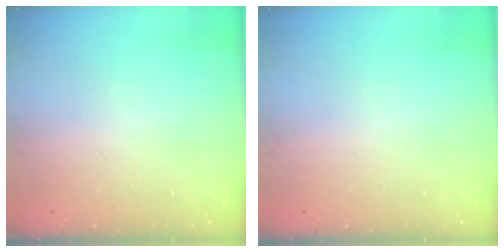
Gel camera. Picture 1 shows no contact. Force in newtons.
{"total": 0.0}